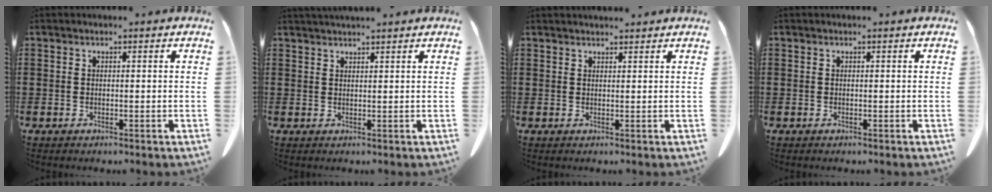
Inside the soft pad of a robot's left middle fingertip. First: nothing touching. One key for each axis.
{"total": 1.5, "fx": 1.5, "fy": 0.0, "fz": 0.3, "tx": -0.008, "ty": 0.000, "tz": 0.029}
{"total": 1.2, "fx": 1.2, "fy": 0.1, "fz": 0.1, "tx": -0.005, "ty": 0.000, "tz": 0.023}
{"total": 0.0}